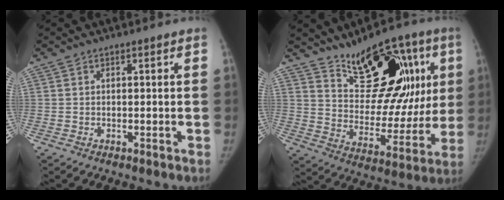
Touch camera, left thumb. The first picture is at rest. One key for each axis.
{"total": 22.4, "fx": 10.1, "fy": 11.8, "fz": 16.1, "tx": -0.166, "ty": -0.030, "tz": 0.159}